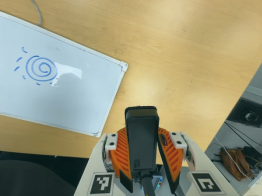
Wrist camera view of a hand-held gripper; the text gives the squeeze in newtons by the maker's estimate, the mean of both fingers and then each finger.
{"total": 7.8, "left": 6.9, "right": 8.7}